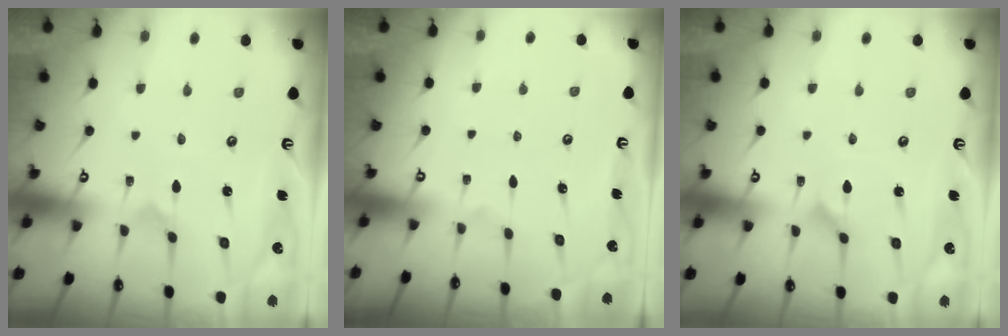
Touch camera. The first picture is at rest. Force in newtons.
{"total": 0.0}
{"total": 2.2, "press": 2.2, "slide": 0.4}